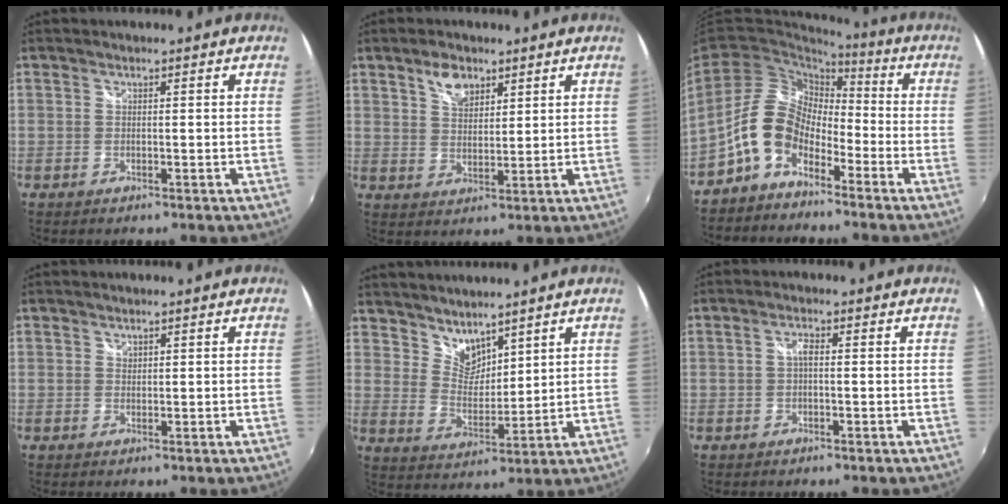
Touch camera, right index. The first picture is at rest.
{"total": 5.4, "force": [3.4, 3.0, 3.0], "torque": [-0.044, 0.007, 0.062]}
{"total": 10.1, "force": [-5.9, 6.2, 5.5], "torque": [-0.105, 0.022, -0.118]}
{"total": 0.6, "force": [0.5, 0.3, 0.0], "torque": [0.001, 0.001, 0.009]}
{"total": 6.8, "force": [5.8, 3.1, 1.8], "torque": [-0.020, 0.002, 0.113]}
{"total": 1.5, "force": [-0.1, 0.5, 1.4], "torque": [-0.026, 0.006, -0.006]}